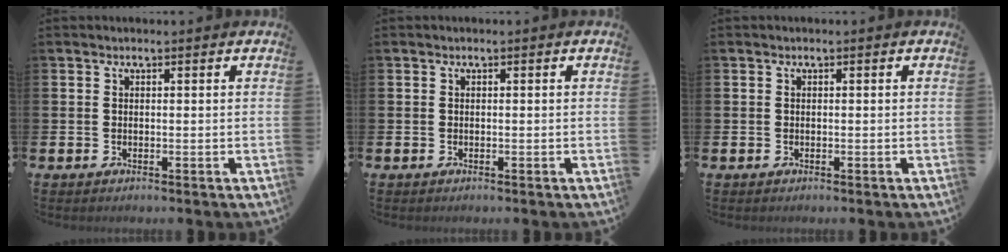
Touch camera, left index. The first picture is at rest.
{"total": 0.0}
{"total": 0.0}